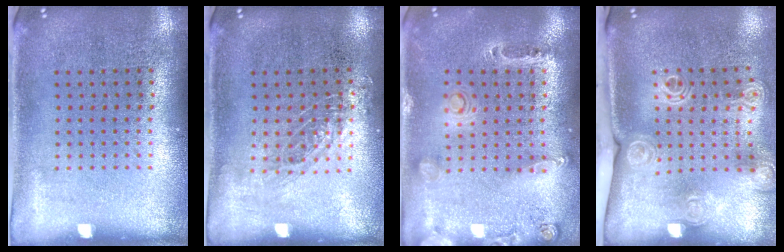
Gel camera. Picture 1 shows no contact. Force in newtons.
{"total": 0.9, "press": 0.8, "slide": 0.2}
{"total": 0.5, "press": 0.4, "slide": 0.3}
{"total": 2.0, "press": 1.6, "slide": 1.3}